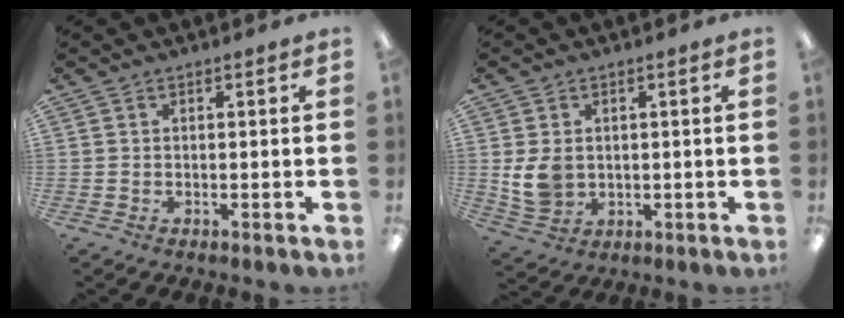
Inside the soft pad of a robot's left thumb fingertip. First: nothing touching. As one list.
[{"total": 6.1, "force": [0.6, 5.1, 3.3], "torque": [-0.076, 0.003, 0.013]}]